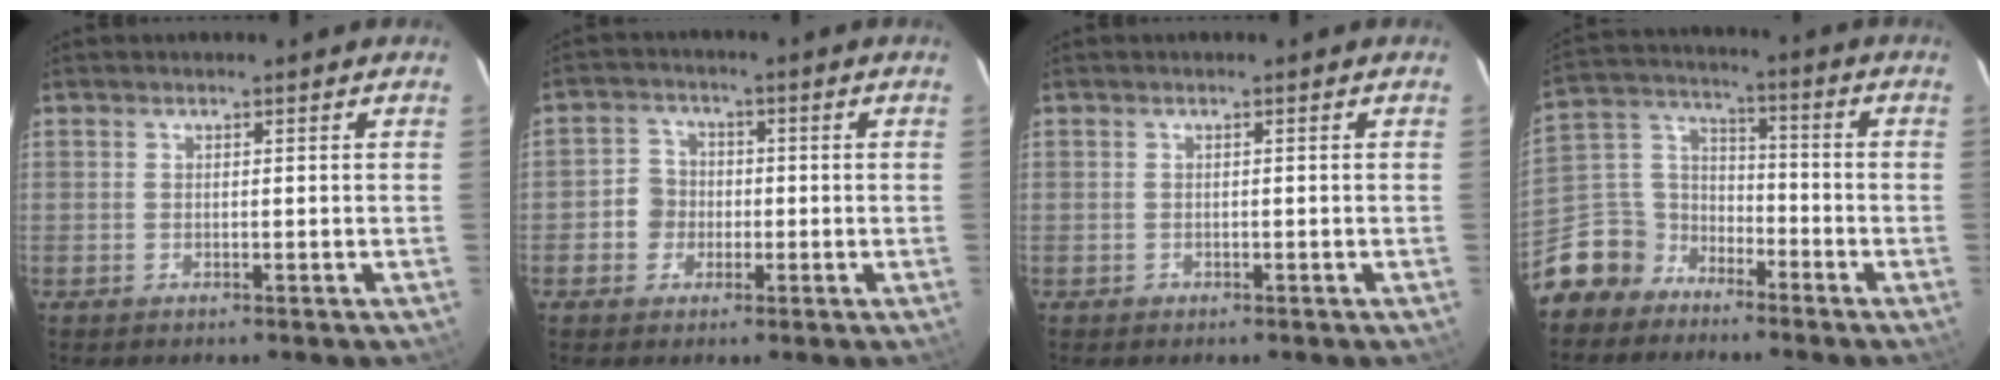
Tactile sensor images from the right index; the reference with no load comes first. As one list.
[{"total": 5.0, "force": [-1.2, 4.7, 1.0], "torque": [-0.017, 0.016, -0.020]}, {"total": 0.7, "force": [-0.4, 0.6, 0.0], "torque": [0.003, 0.002, -0.005]}, {"total": 10.4, "force": [-7.4, 7.3, 0.7], "torque": [-0.043, 0.054, -0.146]}]